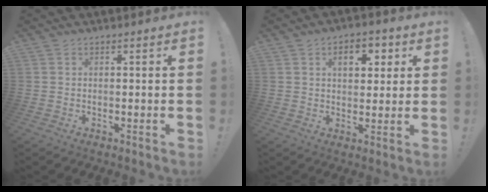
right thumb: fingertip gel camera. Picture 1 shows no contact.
{"total": 7.6, "force": [2.6, 4.8, 5.3], "torque": [-0.064, -0.001, 0.037]}